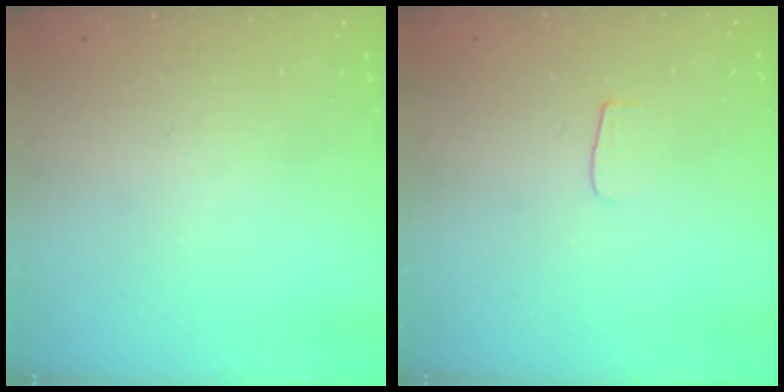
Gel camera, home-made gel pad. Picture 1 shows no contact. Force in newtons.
{"total": 3.0, "press": 3.0, "slide": 0.4}